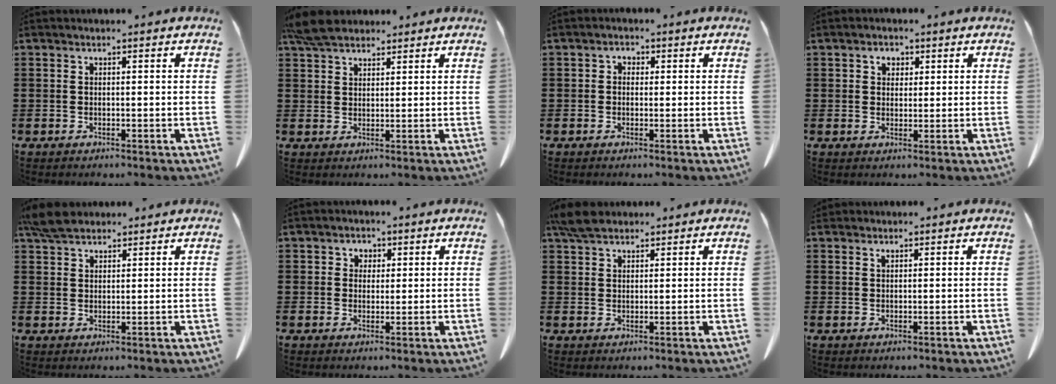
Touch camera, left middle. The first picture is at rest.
{"total": 5.5, "force": [4.7, 1.7, 2.4], "torque": [-0.060, -0.001, 0.090]}
{"total": 1.2, "force": [-0.3, 1.0, 0.7], "torque": [-0.016, 0.007, -0.008]}
{"total": 2.1, "force": [0.9, 1.6, 0.9], "torque": [-0.017, 0.004, 0.014]}
{"total": 5.0, "force": [4.1, 1.6, 2.3], "torque": [-0.054, -0.001, 0.079]}
{"total": 1.8, "force": [0.9, 1.6, 0.3], "torque": [-0.013, 0.008, 0.015]}
{"total": 4.4, "force": [3.6, 1.5, 2.1], "torque": [-0.051, 0.001, 0.069]}
{"total": 0.7, "force": [0.6, 0.2, 0.3], "torque": [-0.008, -0.001, 0.013]}